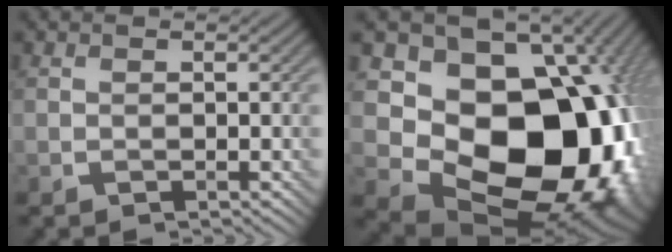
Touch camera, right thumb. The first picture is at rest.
{"total": 20.1, "force": [-0.8, 15.5, 12.8], "torque": [-0.205, -0.055, 0.033]}